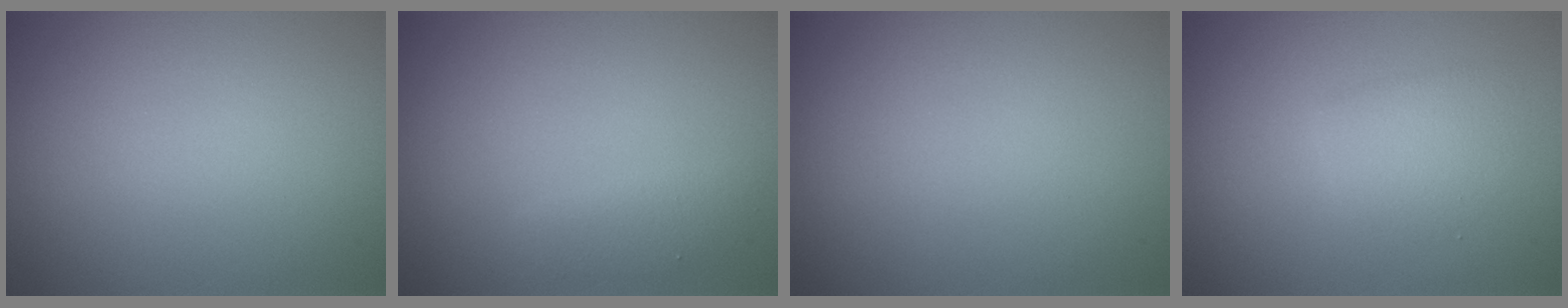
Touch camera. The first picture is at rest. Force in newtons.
{"total": 1.6, "press": 1.6, "slide": 0.1}
{"total": 0.0}
{"total": 1.9, "press": 1.9, "slide": 0.1}